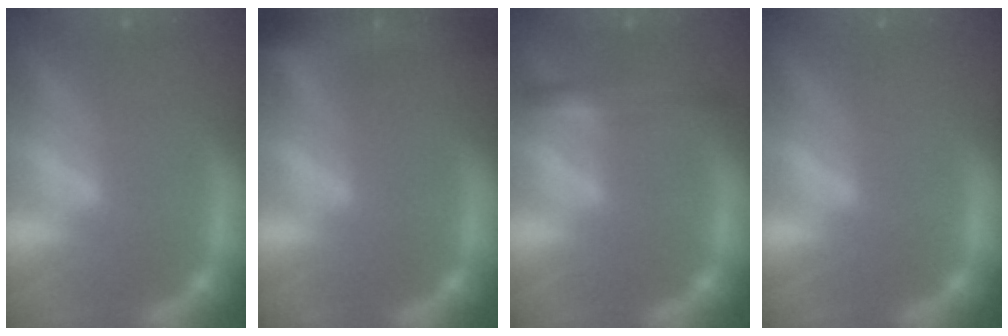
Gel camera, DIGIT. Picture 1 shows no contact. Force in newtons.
{"total": 8.0}
{"total": 3.0}
{"total": 0.0}